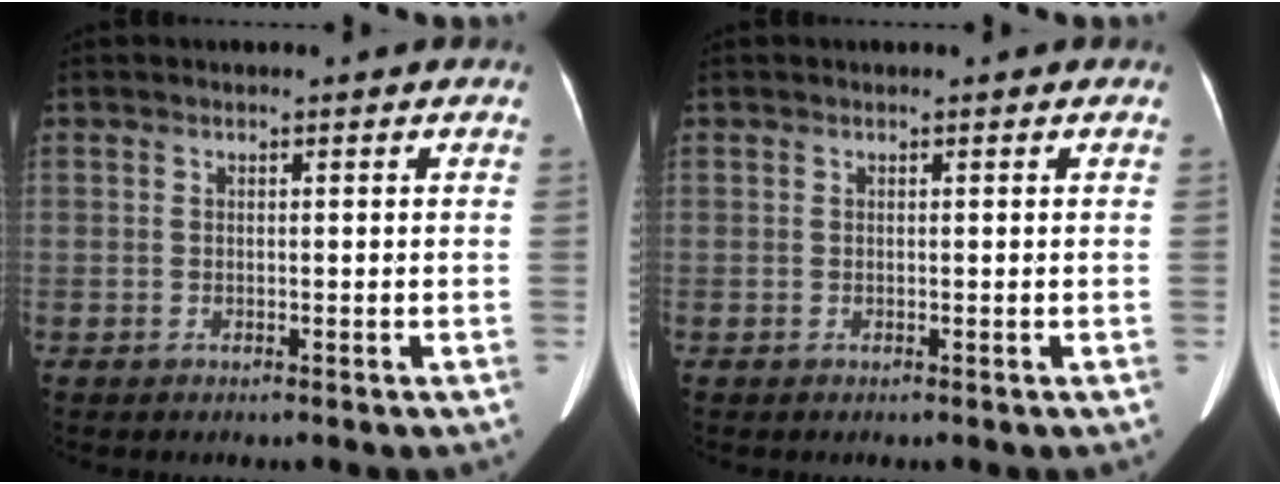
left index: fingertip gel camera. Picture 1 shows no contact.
{"total": 0.0}